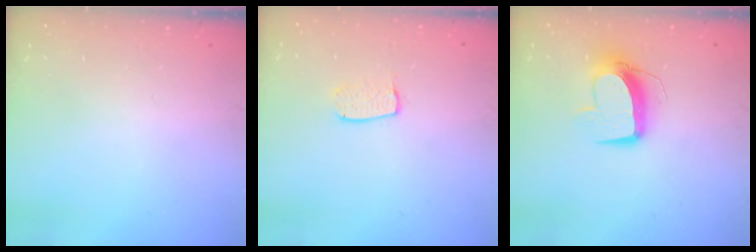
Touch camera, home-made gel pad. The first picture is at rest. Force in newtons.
{"total": 6.0, "press": 6.0, "slide": 0.4}
{"total": 10.4, "press": 10.3, "slide": 1.0}